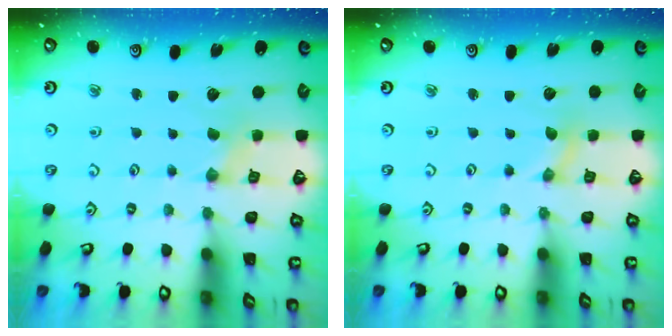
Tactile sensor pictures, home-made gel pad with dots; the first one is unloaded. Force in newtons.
{"total": 0.0}